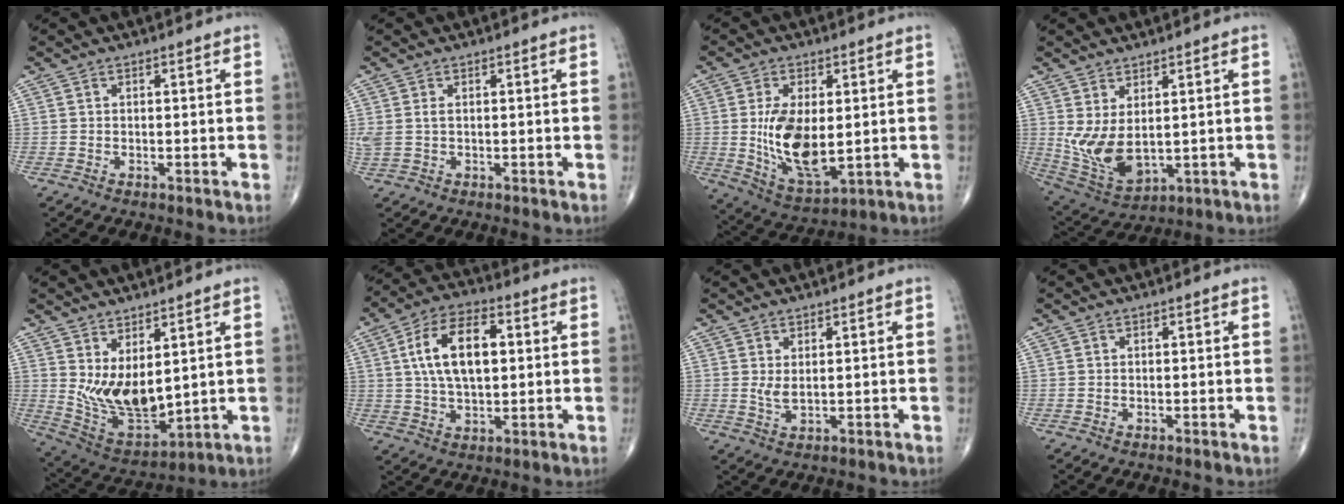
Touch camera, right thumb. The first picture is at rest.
{"total": 2.9, "force": [0.4, 1.8, 2.2], "torque": [-0.070, 0.009, 0.014]}
{"total": 13.7, "force": [0.3, 7.0, 11.8], "torque": [-0.207, -0.021, 0.021]}
{"total": 9.8, "force": [1.2, 5.1, 8.3], "torque": [-0.160, -0.021, 0.048]}
{"total": 12.1, "force": [3.0, 5.9, 10.1], "torque": [-0.163, -0.037, 0.081]}
{"total": 13.5, "force": [2.4, 7.2, 11.2], "torque": [-0.192, 0.009, 0.039]}
{"total": 2.3, "force": [0.6, 0.9, 2.0], "torque": [-0.038, -0.008, 0.016]}
{"total": 0.0}